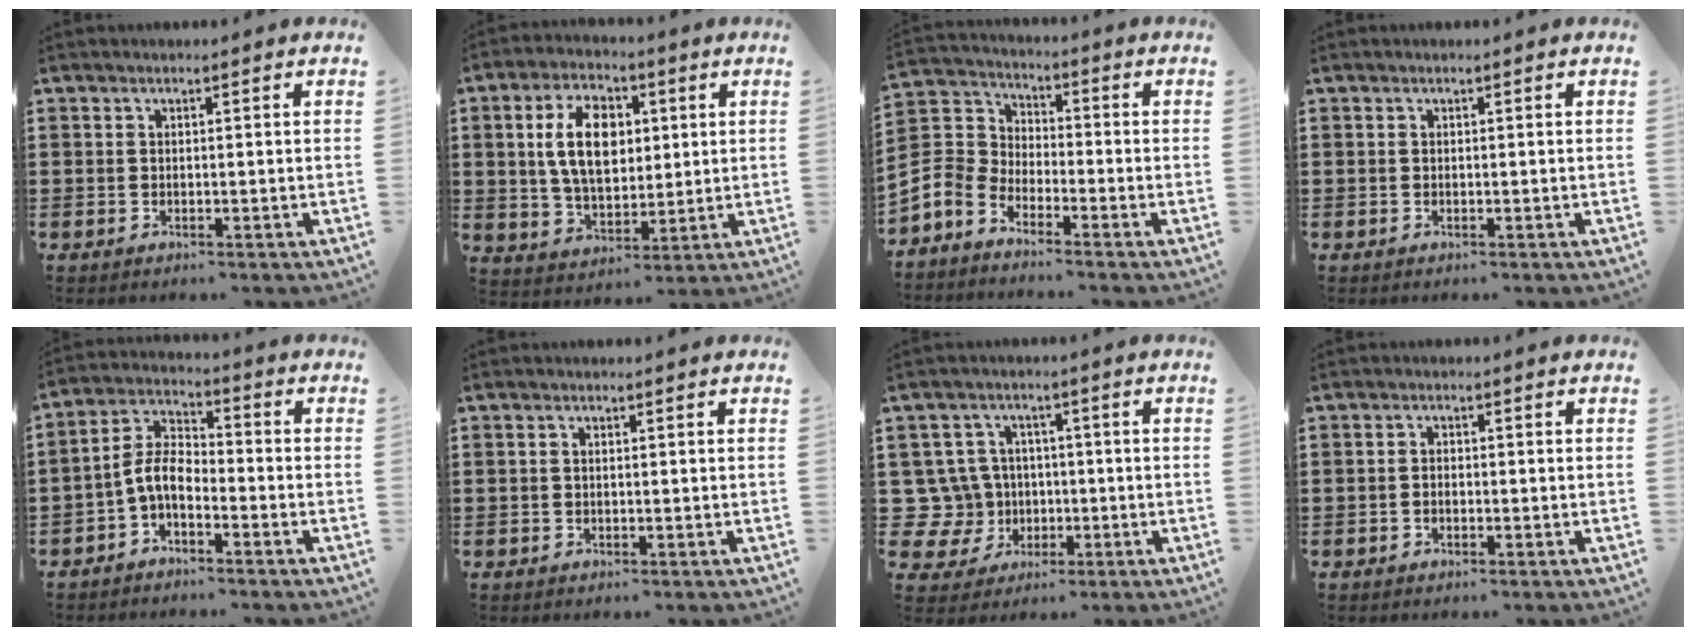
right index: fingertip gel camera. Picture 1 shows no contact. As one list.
[{"total": 10.4, "force": [2.1, 6.3, 8.0], "torque": [-0.177, 0.010, 0.031]}, {"total": 4.3, "force": [-3.6, 2.3, 0.7], "torque": [-0.050, -0.008, -0.084]}, {"total": 0.0}, {"total": 5.4, "force": [-2.8, 2.5, 4.0], "torque": [-0.104, 0.003, -0.063]}, {"total": 0.0}, {"total": 8.0, "force": [-0.3, 7.6, 2.4], "torque": [-0.110, 0.007, -0.004]}, {"total": 0.9, "force": [-0.5, 0.5, 0.4], "torque": [-0.010, -0.002, -0.010]}]